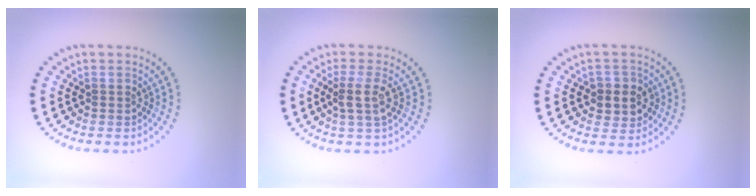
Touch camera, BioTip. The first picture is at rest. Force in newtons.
{"total": 2.2, "press": 1.9, "slide": 1.2}
{"total": 3.0, "press": 2.8, "slide": 0.8}